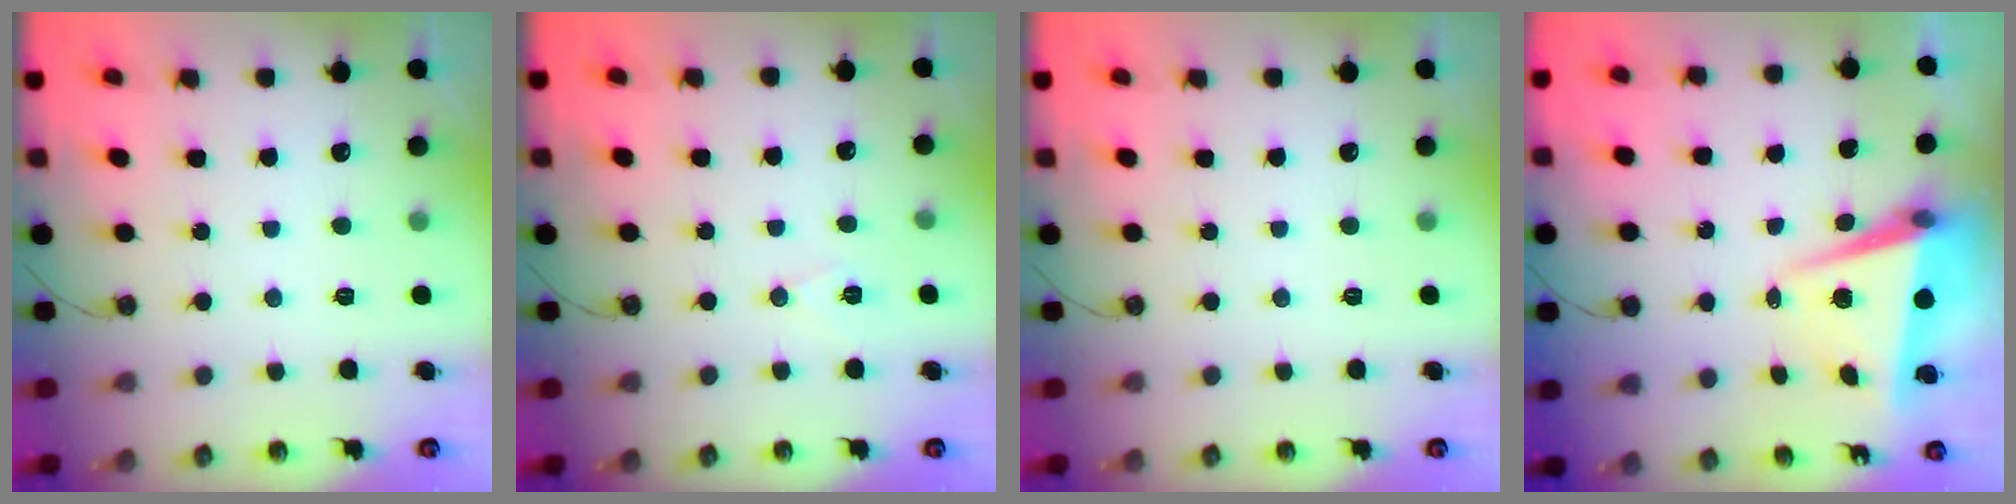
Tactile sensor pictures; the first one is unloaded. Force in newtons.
{"total": 5.5, "press": 3.3, "slide": 4.4}
{"total": 0.0}
{"total": 6.7, "press": 6.4, "slide": 1.8}